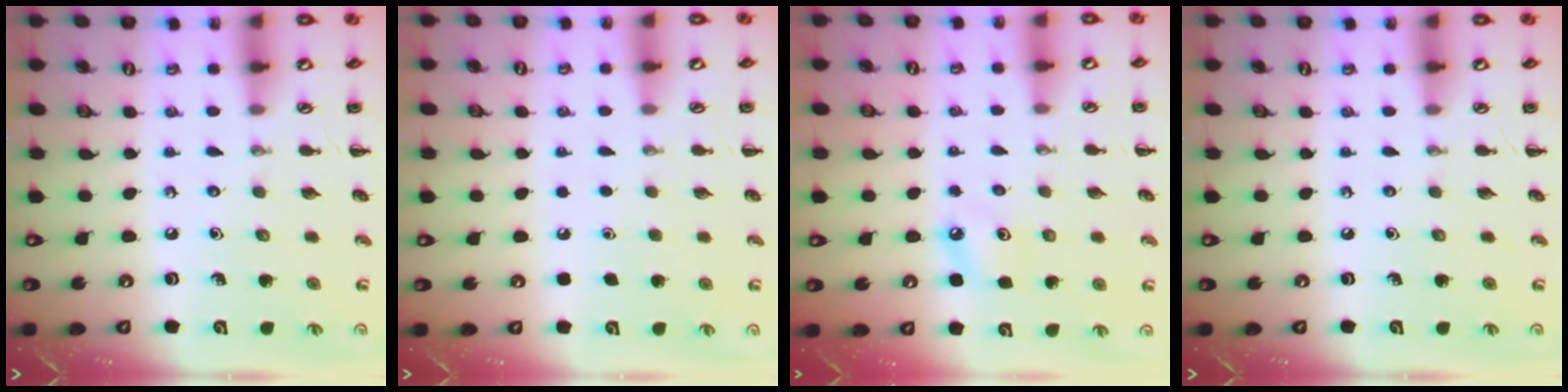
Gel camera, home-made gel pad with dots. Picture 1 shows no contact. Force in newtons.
{"total": 1.5, "press": 1.5, "slide": 0.1}
{"total": 5.8, "press": 5.5, "slide": 1.8}
{"total": 0.0}